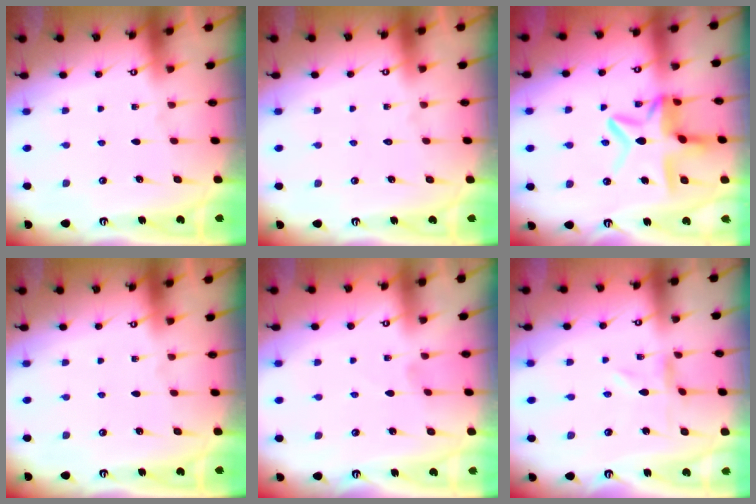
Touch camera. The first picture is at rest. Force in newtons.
{"total": 1.8, "press": 1.8, "slide": 0.2}
{"total": 11.7, "press": 11.7, "slide": 1.3}
{"total": 0.0}
{"total": 0.0}
{"total": 0.0}